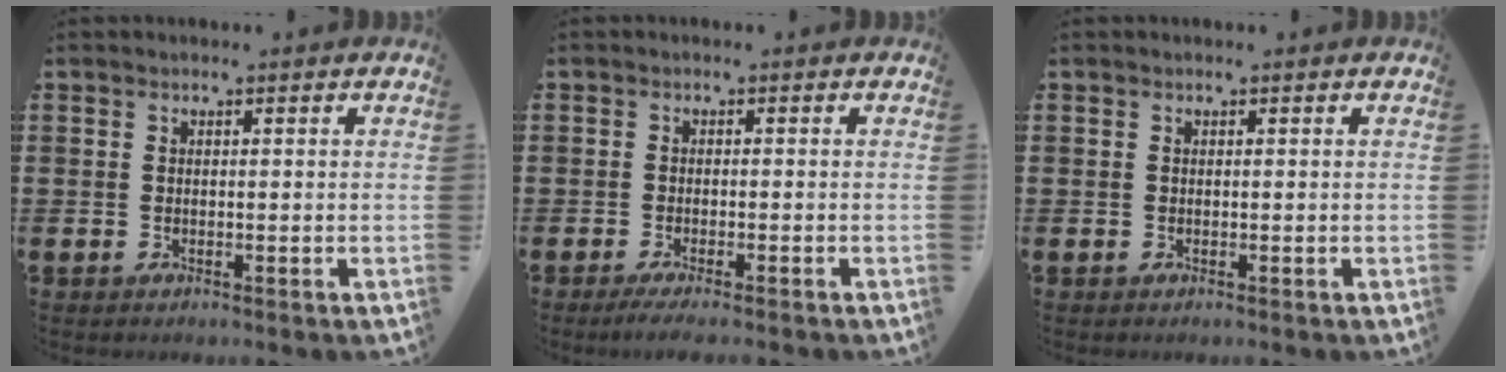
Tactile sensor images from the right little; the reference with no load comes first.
{"total": 1.4, "force": [-1.0, 0.0, 1.0], "torque": [-0.015, -0.001, -0.018]}
{"total": 0.0}